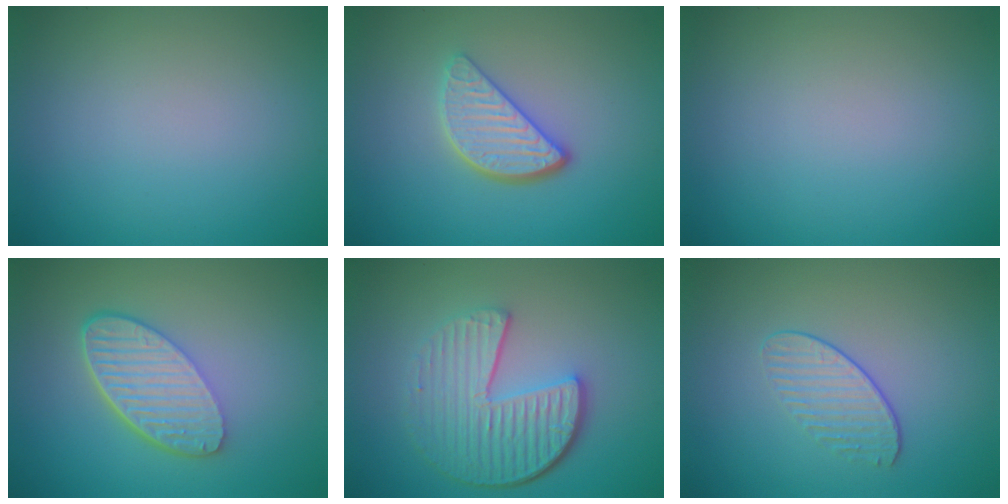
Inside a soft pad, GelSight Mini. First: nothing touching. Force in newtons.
{"total": 3.9, "press": 3.0, "slide": 2.4}
{"total": 0.0}
{"total": 5.9, "press": 4.2, "slide": 4.1}
{"total": 6.3, "press": 4.4, "slide": 4.4}
{"total": 1.8, "press": 1.3, "slide": 1.1}